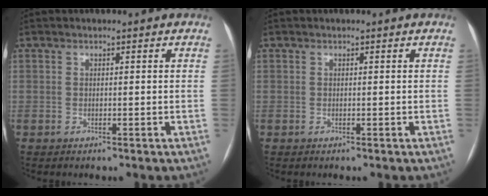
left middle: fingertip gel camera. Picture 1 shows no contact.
{"total": 0.0}